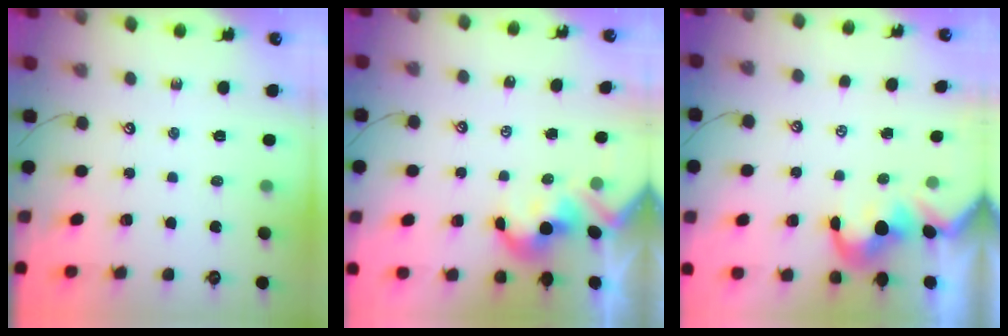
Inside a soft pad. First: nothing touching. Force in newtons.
{"total": 3.8, "press": 3.7, "slide": 0.6}
{"total": 1.4, "press": 1.0, "slide": 0.9}